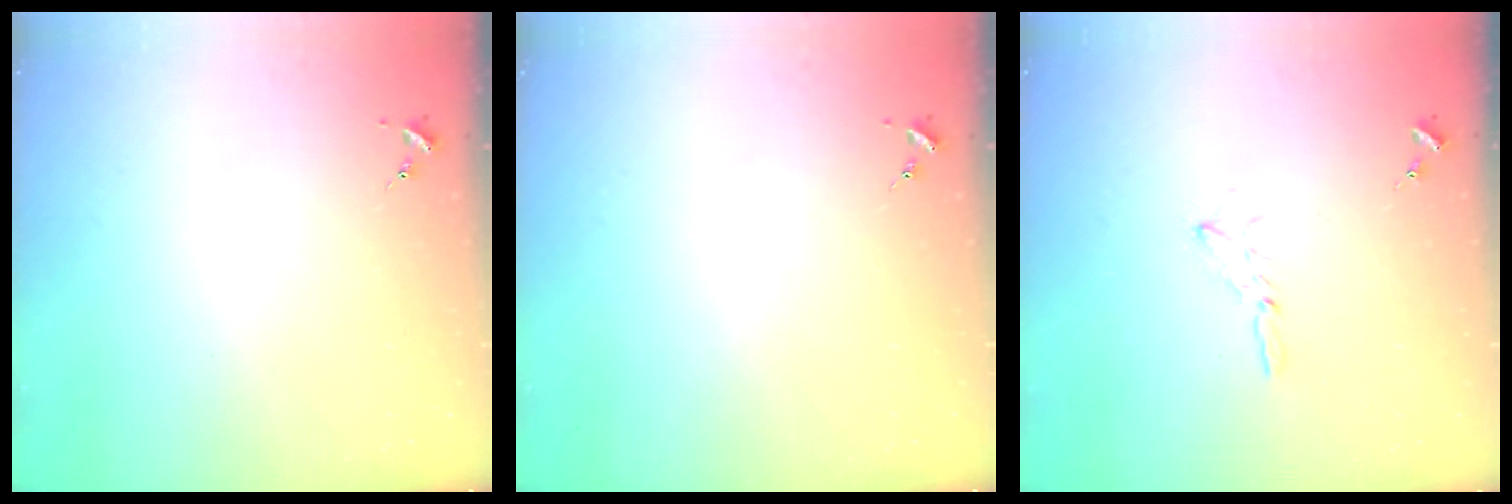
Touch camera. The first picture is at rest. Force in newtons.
{"total": 0.0}
{"total": 1.8, "press": 1.7, "slide": 0.2}